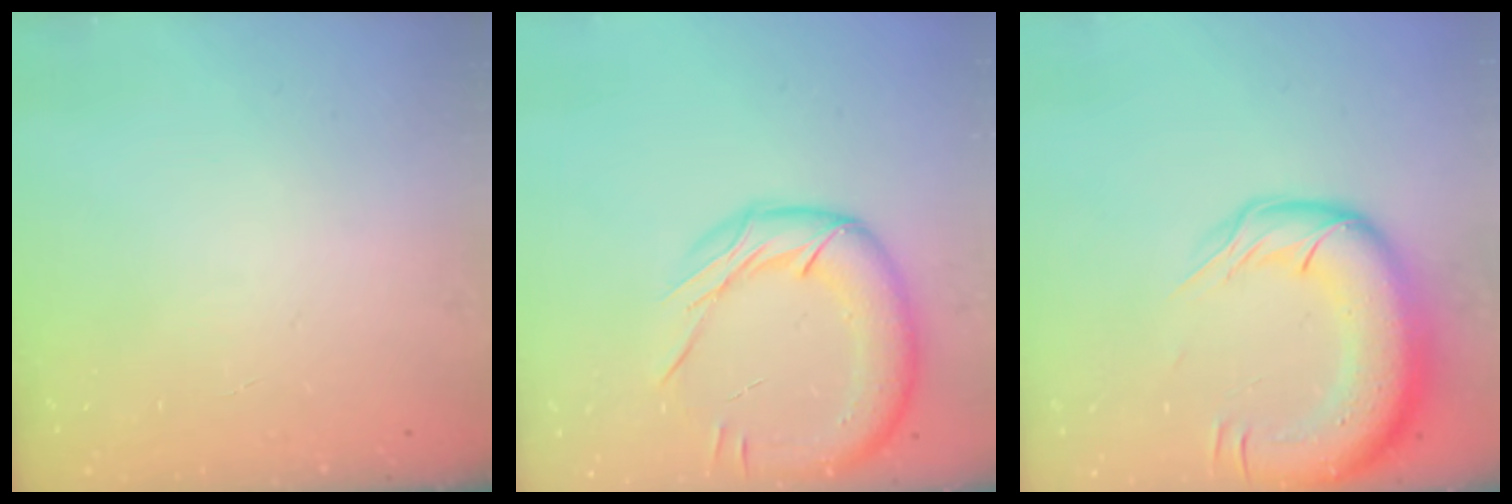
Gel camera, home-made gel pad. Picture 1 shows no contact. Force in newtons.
{"total": 17.4, "press": 17.2, "slide": 2.7}
{"total": 19.7, "press": 19.1, "slide": 4.6}